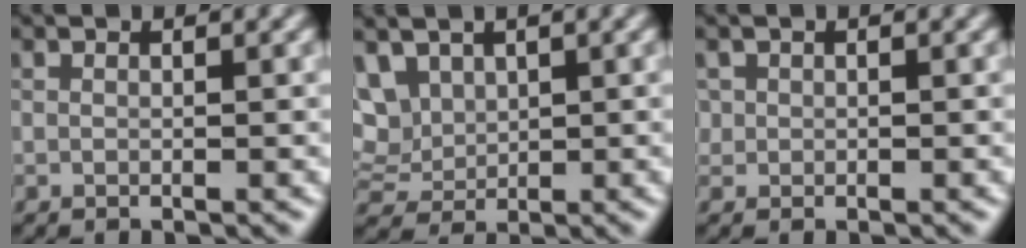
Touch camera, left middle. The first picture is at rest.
{"total": 4.6, "force": [2.1, 3.4, 2.3], "torque": [-0.078, 0.021, 0.057]}
{"total": 0.6, "force": [-0.1, 0.2, -0.5], "torque": [0.007, 0.002, 0.008]}